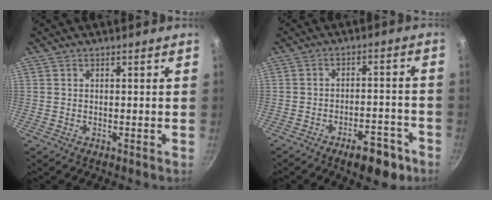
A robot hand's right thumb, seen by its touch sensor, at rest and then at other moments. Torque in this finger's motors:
{"motor_torque": [1.34, 0.64, -0.10, -0.04, 0.25]}